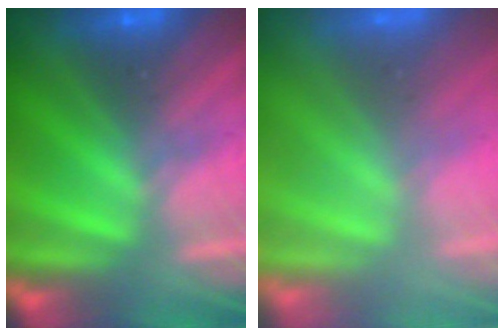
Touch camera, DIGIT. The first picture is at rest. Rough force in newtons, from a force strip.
{"total": 7.8}